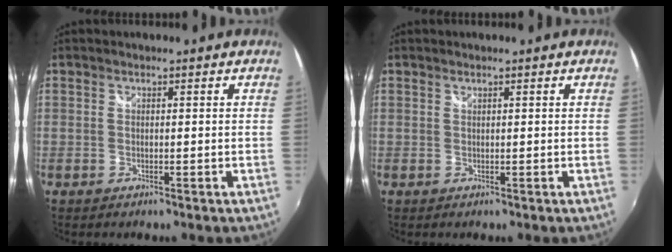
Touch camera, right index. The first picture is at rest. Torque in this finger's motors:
{"motor_torque": [-0.05, -0.01, -0.04, -0.01]}